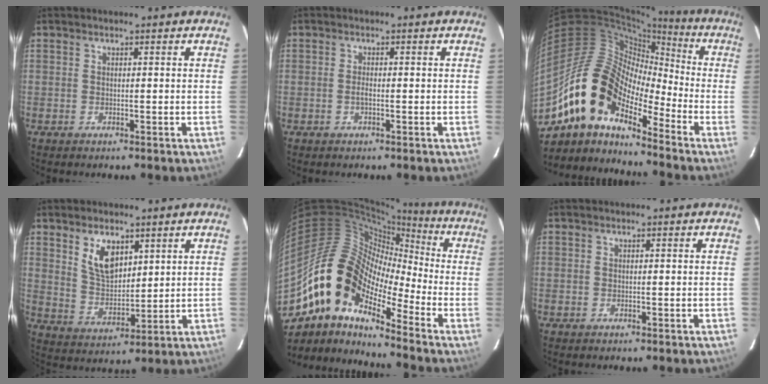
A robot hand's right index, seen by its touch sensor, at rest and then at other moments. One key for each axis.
{"total": 1.0, "fx": -0.4, "fy": 0.4, "fz": 0.9, "tx": -0.019, "ty": -0.001, "tz": -0.007}
{"total": 15.7, "fx": -10.9, "fy": 7.0, "fz": 8.9, "tx": -0.152, "ty": 0.002, "tz": -0.221}
{"total": 8.2, "fx": 4.2, "fy": 4.5, "fz": 5.4, "tx": -0.096, "ty": 0.002, "tz": 0.090}
{"total": 15.8, "fx": -8.8, "fy": 7.6, "fz": 10.8, "tx": -0.176, "ty": -0.002, "tz": -0.182}
{"total": 0.0}